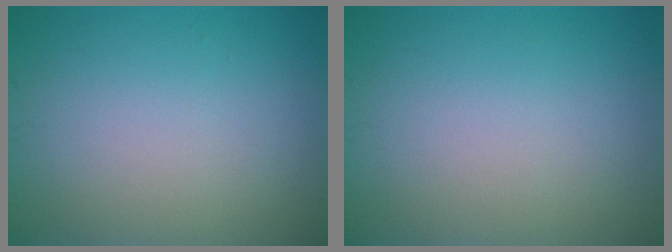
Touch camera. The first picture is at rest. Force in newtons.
{"total": 0.0}